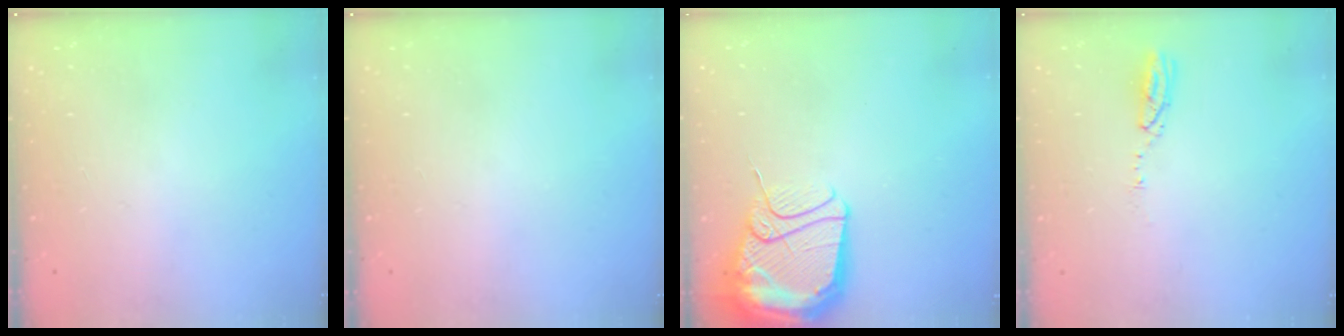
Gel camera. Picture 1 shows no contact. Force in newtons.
{"total": 0.0}
{"total": 17.2, "press": 17.1, "slide": 1.5}
{"total": 3.6, "press": 3.6, "slide": 0.3}